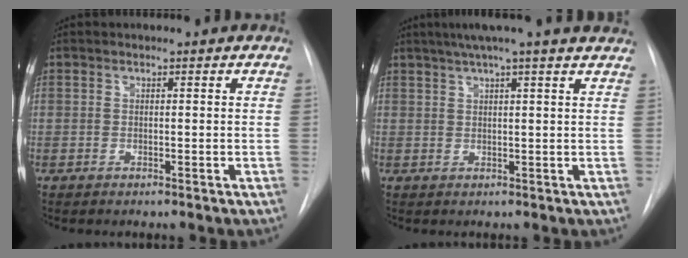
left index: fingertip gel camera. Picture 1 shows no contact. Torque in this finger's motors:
{"motor_torque": [0.95, -1.19, 0.11, 0.03]}